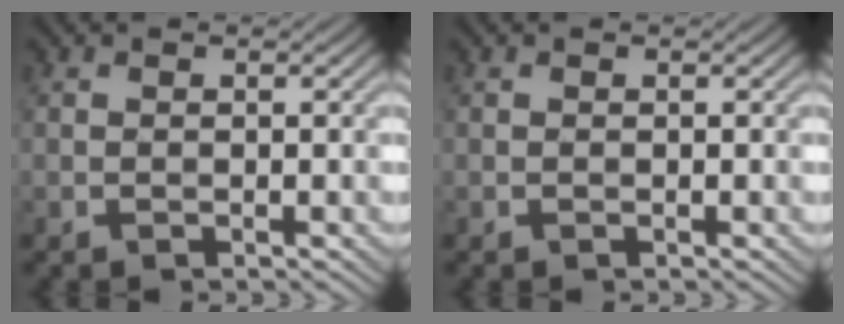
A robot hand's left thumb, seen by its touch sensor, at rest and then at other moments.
{"total": 0.0}